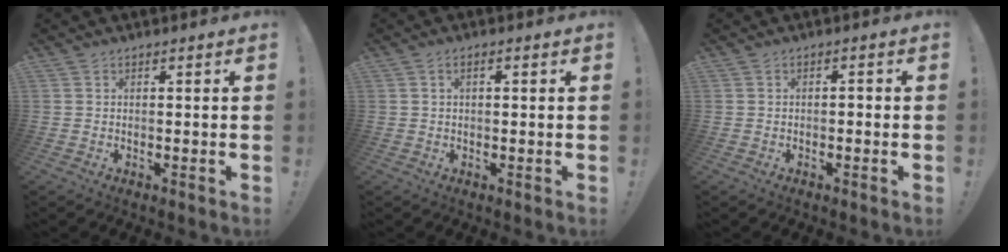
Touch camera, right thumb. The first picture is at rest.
{"total": 1.5, "force": [0.0, 0.5, 1.4], "torque": [-0.030, 0.005, 0.000]}
{"total": 1.1, "force": [-0.8, 0.4, 0.6], "torque": [-0.012, 0.003, -0.015]}